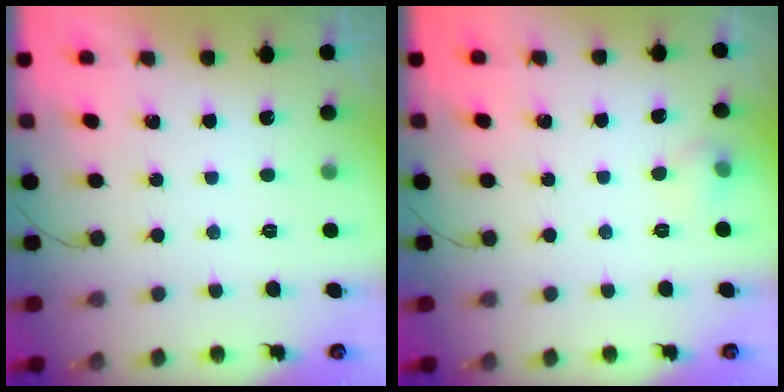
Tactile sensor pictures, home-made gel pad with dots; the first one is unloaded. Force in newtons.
{"total": 7.7, "press": 4.5, "slide": 6.3}